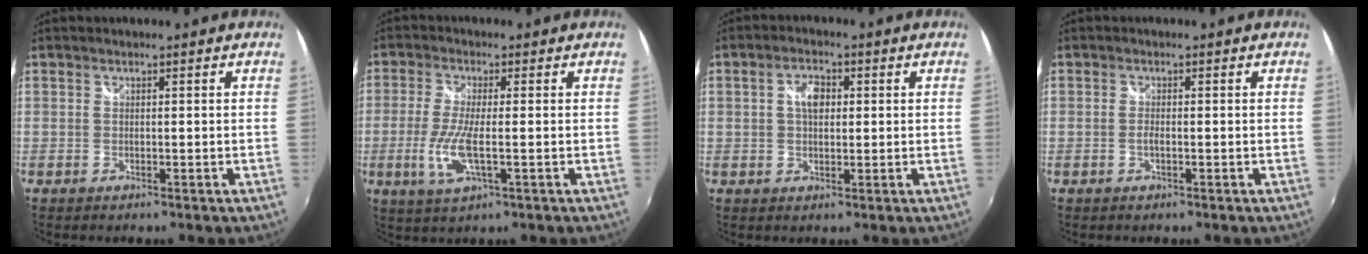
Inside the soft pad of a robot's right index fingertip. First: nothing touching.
{"total": 7.4, "force": [-1.8, 1.4, 7.1], "torque": [-0.152, -0.013, -0.036]}
{"total": 4.2, "force": [0.7, 2.6, 3.2], "torque": [-0.056, 0.011, 0.012]}
{"total": 1.2, "force": [-0.4, 0.1, 1.1], "torque": [-0.024, -0.002, -0.008]}